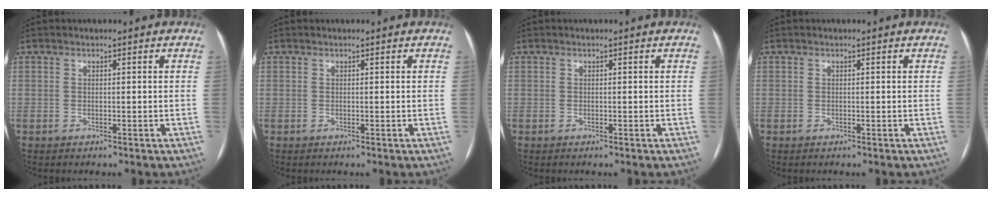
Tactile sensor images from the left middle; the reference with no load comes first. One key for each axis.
{"total": 0.0}
{"total": 0.0}
{"total": 0.0}